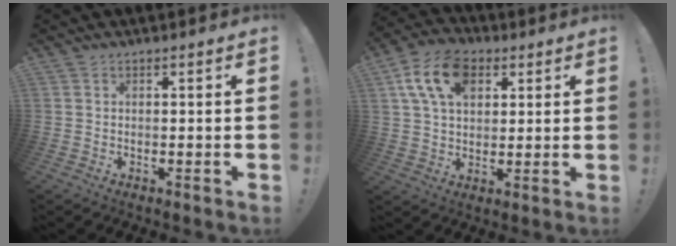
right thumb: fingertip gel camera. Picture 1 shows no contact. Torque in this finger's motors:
{"motor_torque": [0.25, 0.40, 0.12, 0.07, 0.09]}